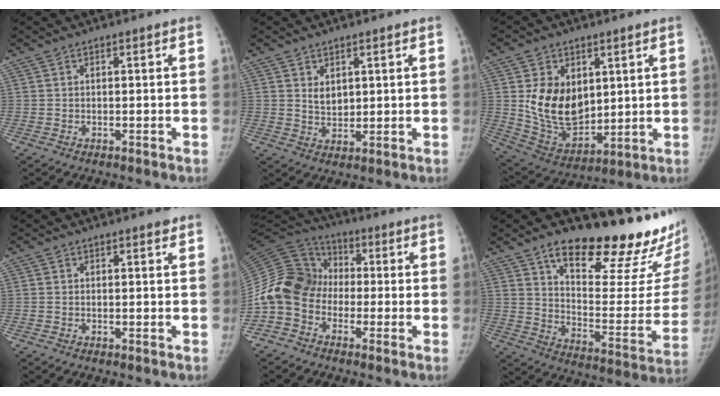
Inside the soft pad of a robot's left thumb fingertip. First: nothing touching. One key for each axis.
{"total": 3.4, "fx": 1.4, "fy": 2.4, "fz": 2.0, "tx": -0.018, "ty": -0.014, "tz": 0.031}
{"total": 14.6, "fx": 3.2, "fy": 10.2, "fz": 10.0, "tx": -0.124, "ty": -0.032, "tz": 0.080}
{"total": 0.8, "fx": 0.4, "fy": 0.5, "fz": 0.6, "tx": -0.006, "ty": 0.000, "tz": 0.002}
{"total": 14.1, "fx": -3.9, "fy": 11.2, "fz": 7.6, "tx": -0.151, "ty": 0.053, "tz": -0.091}
{"total": 27.5, "fx": 19.7, "fy": 8.5, "fz": 17.2, "tx": -0.202, "ty": -0.107, "tz": 0.281}